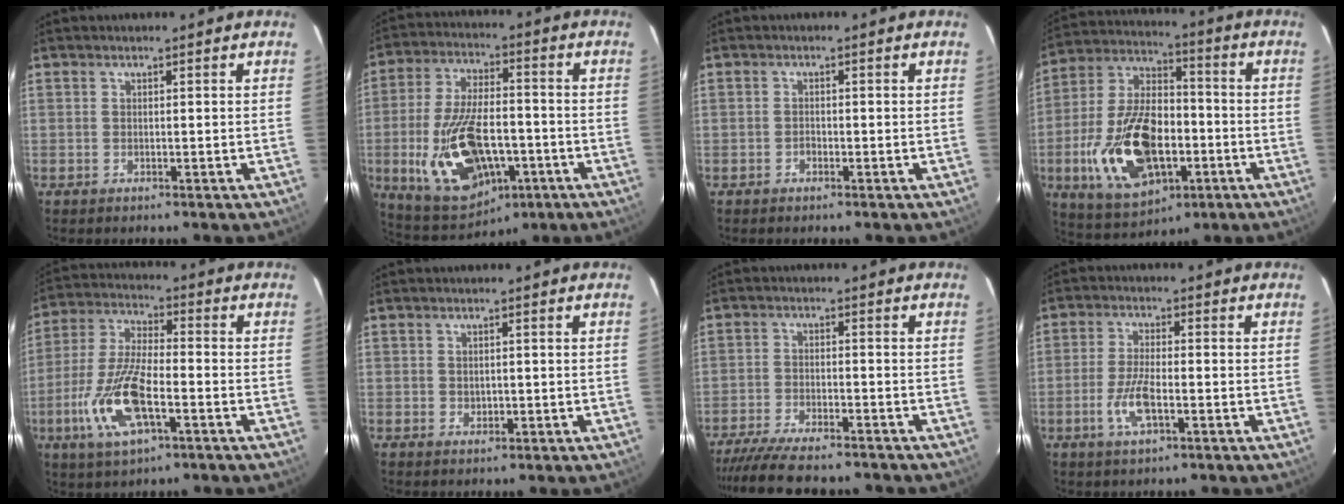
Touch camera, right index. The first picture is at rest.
{"total": 19.6, "force": [-5.9, 10.2, 15.7], "torque": [-0.323, -0.010, -0.081]}
{"total": 0.9, "force": [-0.7, 0.5, 0.1], "torque": [-0.002, 0.005, -0.013]}
{"total": 20.9, "force": [-5.9, 11.5, 16.4], "torque": [-0.350, 0.002, -0.089]}
{"total": 15.6, "force": [-5.7, 5.7, 13.3], "torque": [-0.291, -0.010, -0.110]}
{"total": 1.2, "force": [0.0, 1.1, 0.6], "torque": [-0.007, 0.003, 0.001]}
{"total": 14.2, "force": [-12.4, 2.6, 6.3], "torque": [-0.135, -0.026, -0.198]}
{"total": 6.2, "force": [-2.5, 1.7, 5.5], "torque": [-0.119, -0.002, -0.049]}